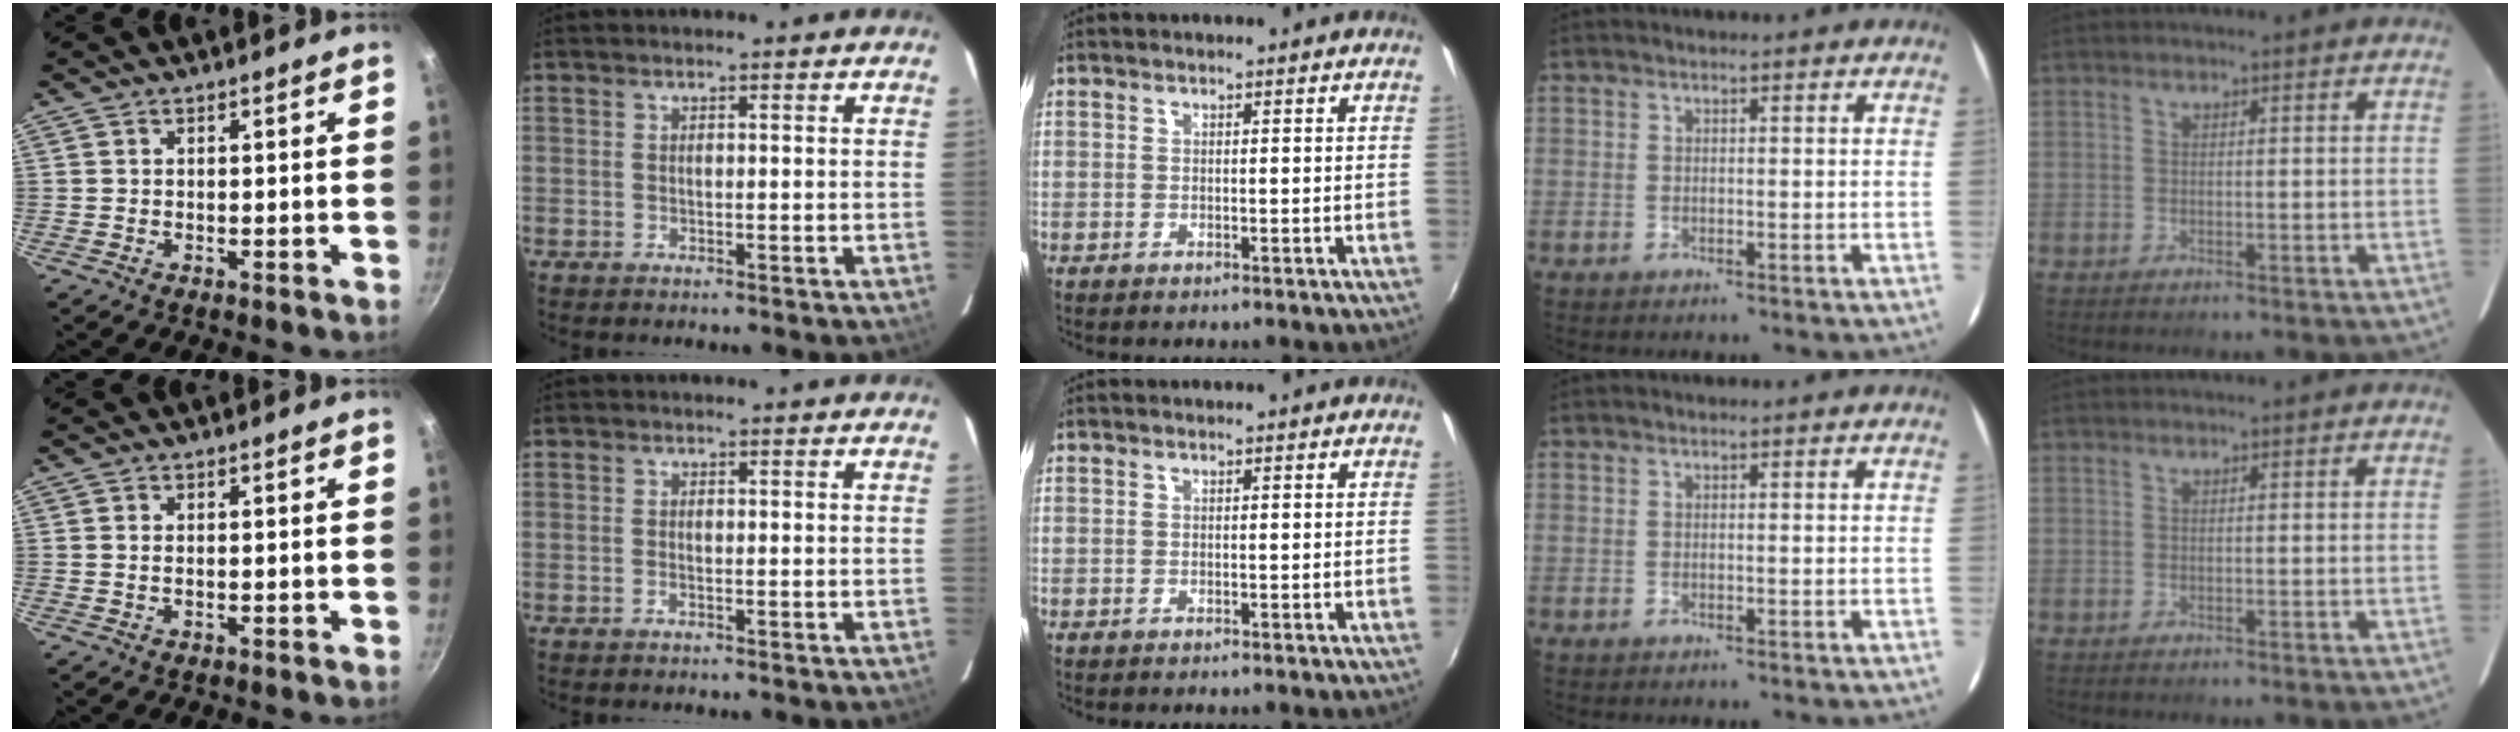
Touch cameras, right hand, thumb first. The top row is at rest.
{"thumb": {"total": 0.8, "force": [0.1, 0.4, 0.6], "torque": [-0.013, 0.000, 0.000]}, "index": {"total": 0.8, "force": [-0.4, 0.3, 0.6], "torque": [-0.014, 0.001, -0.009]}}